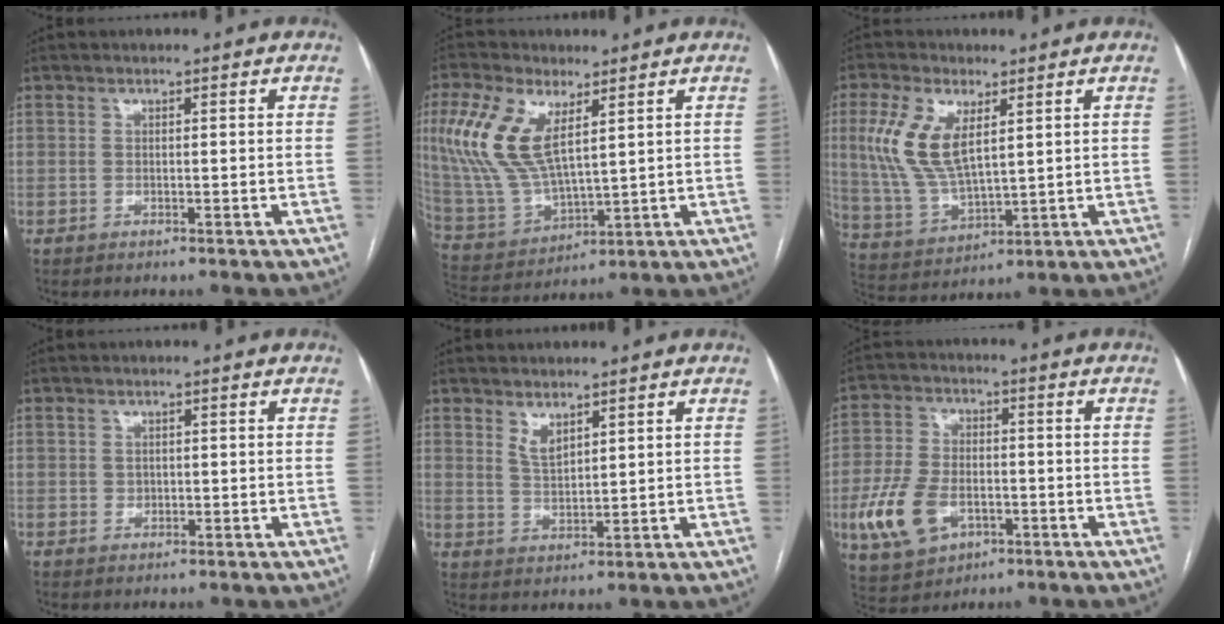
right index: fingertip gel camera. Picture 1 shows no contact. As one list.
[{"total": 13.2, "force": [4.9, 5.5, 11.0], "torque": [-0.260, 0.006, 0.108]}, {"total": 10.8, "force": [3.4, 4.5, 9.2], "torque": [-0.214, 0.003, 0.075]}, {"total": 1.2, "force": [0.1, 1.1, 0.5], "torque": [-0.006, 0.001, 0.004]}, {"total": 3.0, "force": [2.2, 1.1, 1.8], "torque": [-0.037, -0.008, 0.051]}, {"total": 11.3, "force": [-4.0, 7.1, 7.9], "torque": [-0.182, 0.004, -0.064]}]